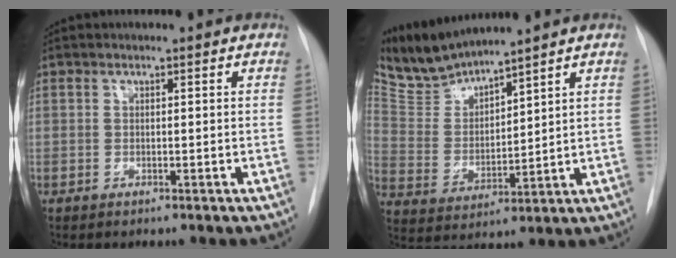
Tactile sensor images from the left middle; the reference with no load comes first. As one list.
[{"total": 8.9, "force": [8.6, 0.4, 2.2], "torque": [-0.065, 0.001, 0.188]}]